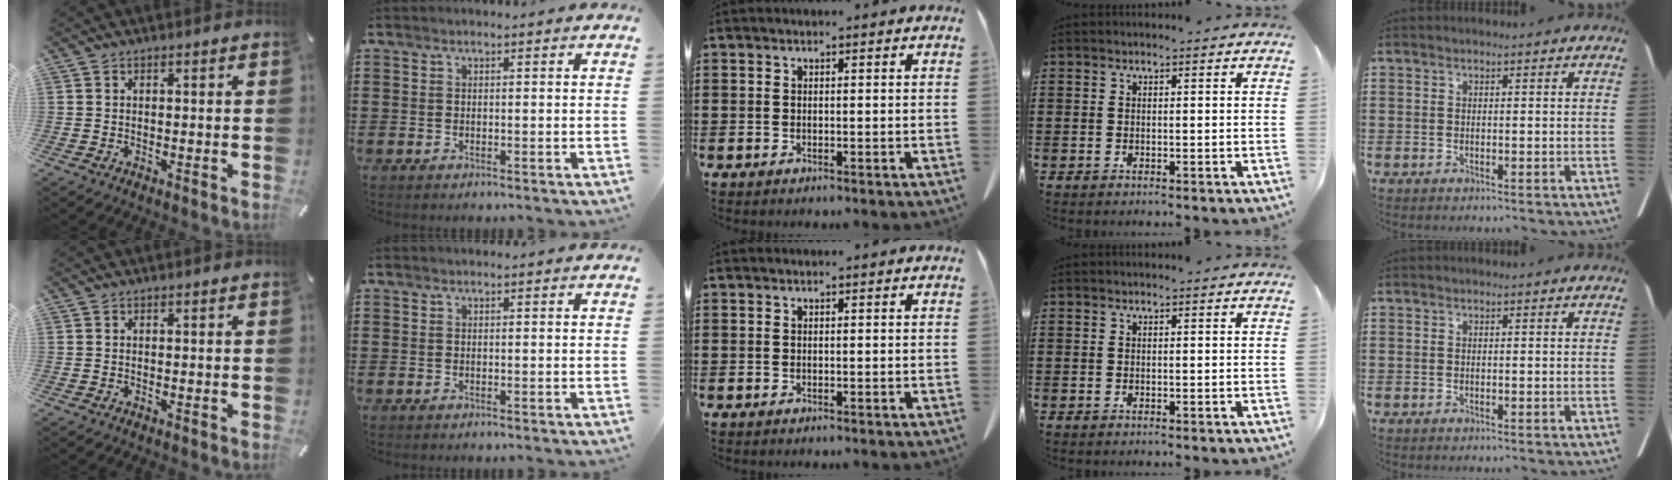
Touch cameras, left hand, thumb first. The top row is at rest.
{}